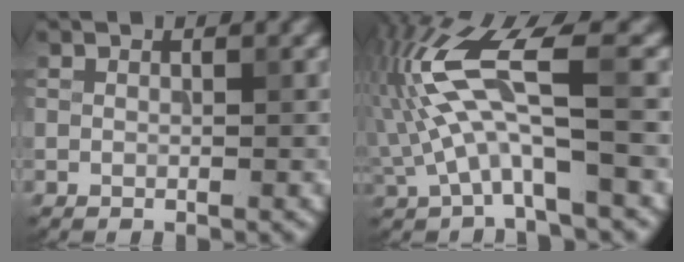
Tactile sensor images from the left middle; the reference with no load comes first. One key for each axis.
{"total": 8.3, "fx": -0.1, "fy": 2.3, "fz": 8.0, "tx": -0.171, "ty": 0.020, "tz": -0.004}